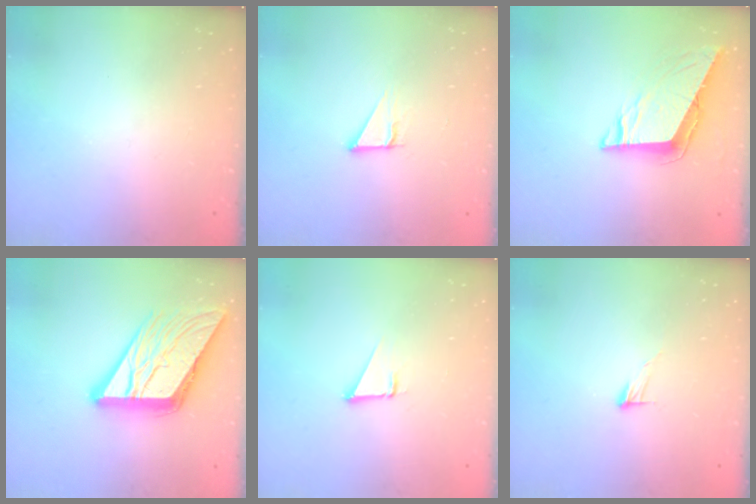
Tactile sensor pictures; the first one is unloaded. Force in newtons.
{"total": 2.9, "press": 2.9, "slide": 0.1}
{"total": 8.4, "press": 8.4, "slide": 0.9}
{"total": 17.1, "press": 17.1, "slide": 1.8}
{"total": 1.9, "press": 1.9, "slide": 0.1}
{"total": 5.2, "press": 5.1, "slide": 0.4}